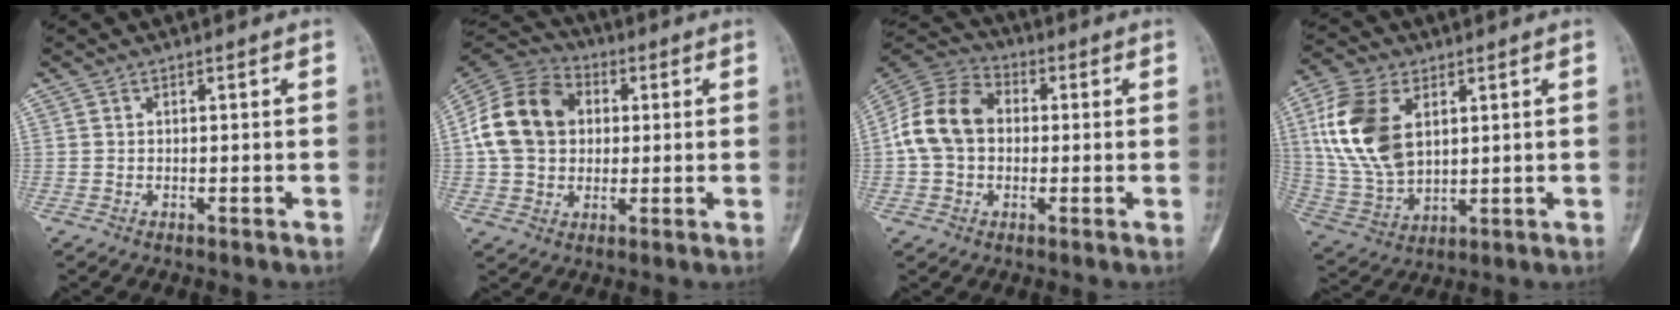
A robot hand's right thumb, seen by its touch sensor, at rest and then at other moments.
{"total": 16.1, "force": [2.0, 12.6, 9.7], "torque": [-0.167, 0.021, 0.031]}
{"total": 12.9, "force": [0.4, 9.9, 8.3], "torque": [-0.149, 0.034, -0.001]}
{"total": 16.2, "force": [4.5, 10.0, 11.9], "torque": [-0.238, -0.010, 0.096]}